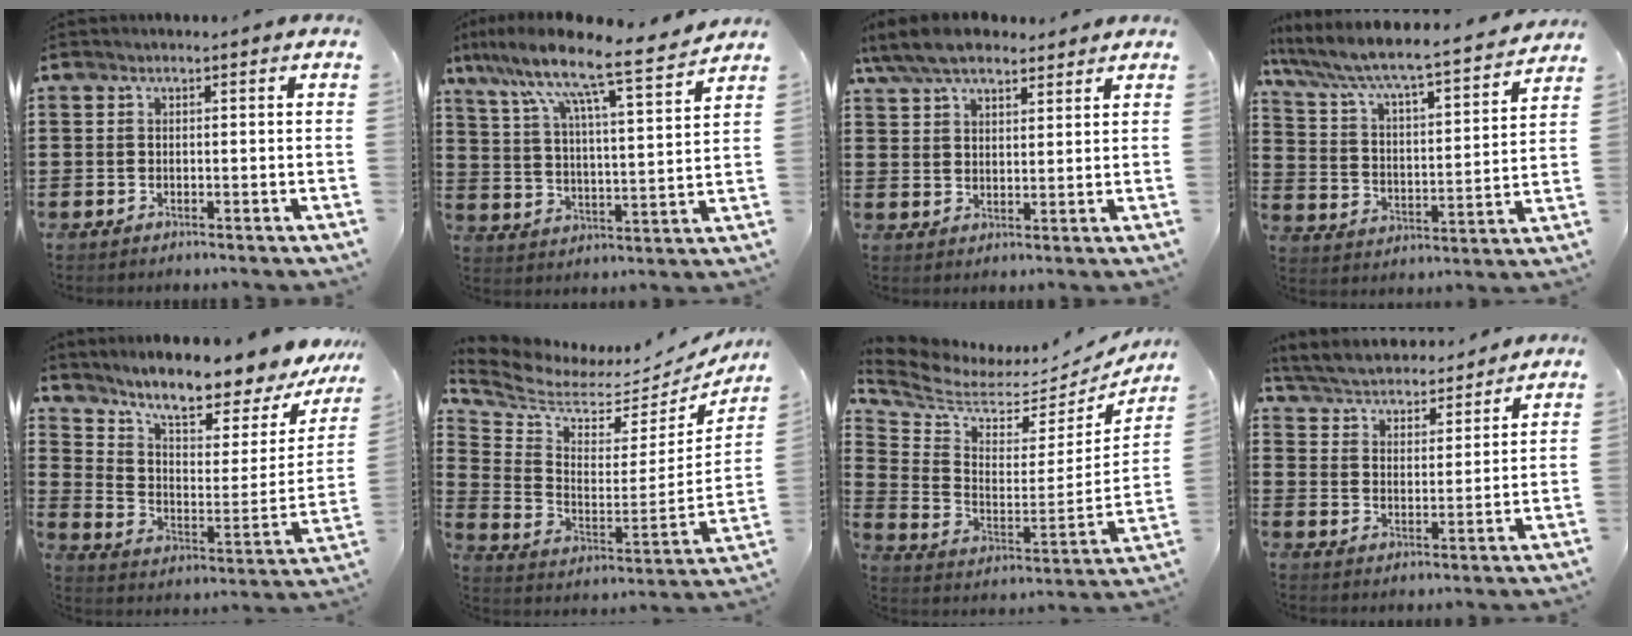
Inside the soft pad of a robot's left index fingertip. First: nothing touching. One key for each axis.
{"total": 10.5, "fx": 8.7, "fy": 0.2, "fz": 5.9, "tx": -0.140, "ty": -0.061, "tz": 0.137}
{"total": 7.5, "fx": 6.2, "fy": 2.4, "fz": 3.4, "tx": -0.085, "ty": -0.007, "tz": 0.118}
{"total": 5.5, "fx": 4.9, "fy": 0.2, "fz": 2.4, "tx": -0.073, "ty": -0.051, "tz": 0.071}
{"total": 9.1, "fx": 8.1, "fy": 1.1, "fz": 4.1, "tx": -0.093, "ty": -0.077, "tz": 0.130}
{"total": 4.2, "fx": 3.6, "fy": 1.8, "fz": 1.2, "tx": -0.053, "ty": -0.051, "tz": 0.057}
{"total": 4.4, "fx": 3.8, "fy": 1.8, "fz": 1.2, "tx": -0.054, "ty": -0.051, "tz": 0.063}
{"total": 4.5, "fx": 4.5, "fy": 0.3, "fz": 0.3, "tx": -0.032, "ty": -0.034, "tz": 0.074}